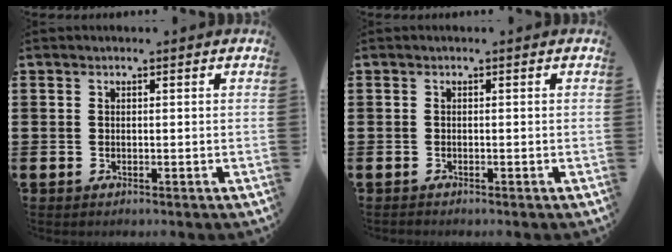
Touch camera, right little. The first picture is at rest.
{"total": 0.0}